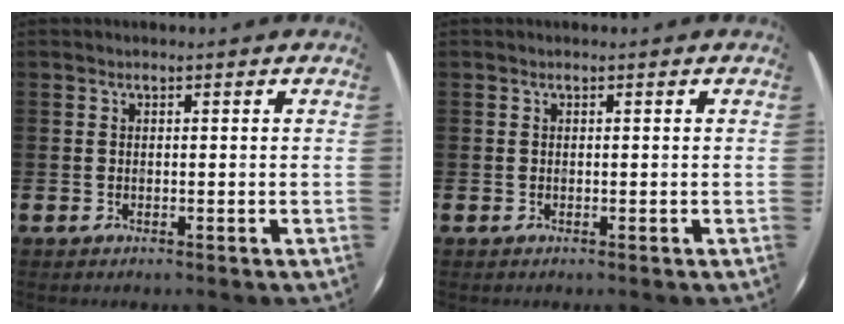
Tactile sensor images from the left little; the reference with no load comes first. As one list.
[{"total": 0.0}]